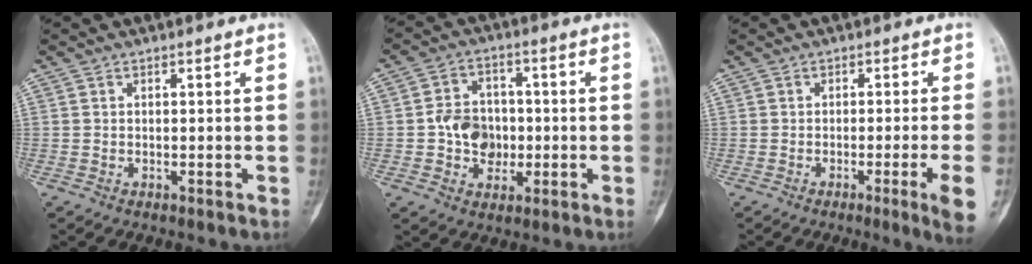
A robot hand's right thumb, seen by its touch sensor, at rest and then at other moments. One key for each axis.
{"total": 8.6, "fx": -0.9, "fy": 7.1, "fz": 4.8, "tx": -0.043, "ty": 0.017, "tz": -0.017}
{"total": 6.2, "fx": -2.3, "fy": -0.8, "fz": 5.7, "tx": -0.088, "ty": -0.010, "tz": -0.036}